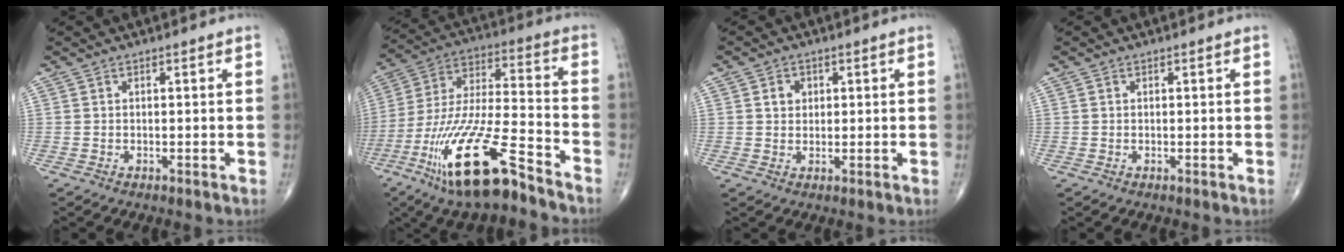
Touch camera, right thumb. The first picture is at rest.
{"total": 21.5, "force": [-13.1, 4.8, 16.3], "torque": [-0.358, 0.042, -0.241]}
{"total": 2.9, "force": [0.8, 2.4, 1.3], "torque": [-0.007, -0.001, 0.013]}
{"total": 0.0}